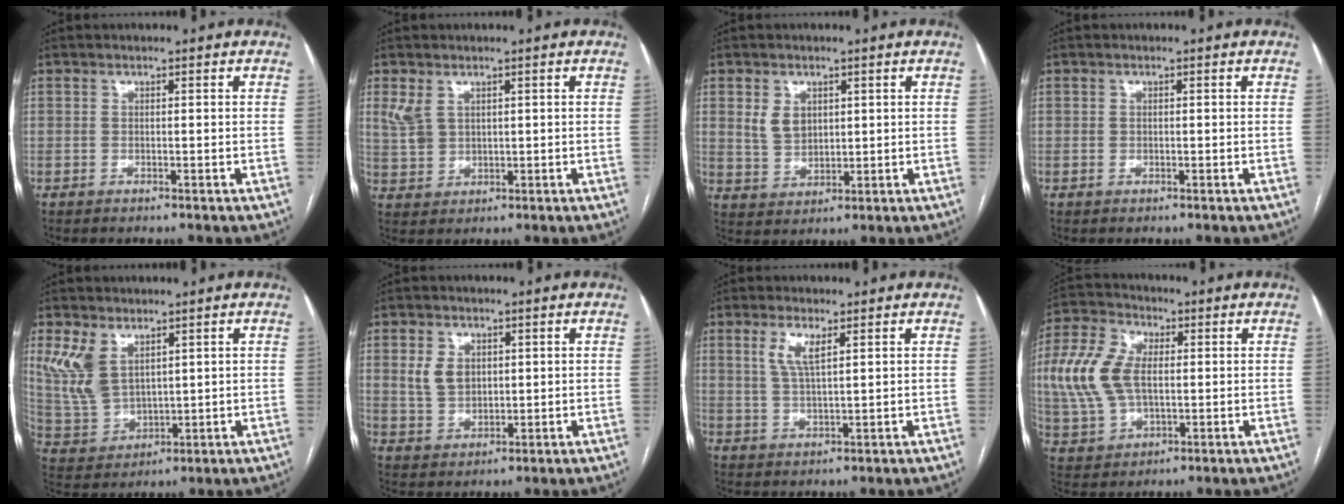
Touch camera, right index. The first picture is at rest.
{"total": 3.7, "force": [1.8, 2.5, 1.9], "torque": [-0.050, 0.010, 0.051]}
{"total": 4.6, "force": [1.7, 3.4, 2.6], "torque": [-0.054, 0.007, 0.043]}
{"total": 0.6, "force": [0.1, 0.5, 0.2], "torque": [-0.001, 0.001, 0.001]}
{"total": 8.2, "force": [4.1, 4.7, 5.3], "torque": [-0.127, 0.008, 0.099]}
{"total": 5.0, "force": [1.5, 3.7, 3.0], "torque": [-0.063, 0.012, 0.038]}
{"total": 4.2, "force": [1.9, 0.8, 3.6], "torque": [-0.082, 0.000, 0.043]}
{"total": 11.9, "force": [1.0, 6.9, 9.6], "torque": [-0.235, 0.022, 0.026]}